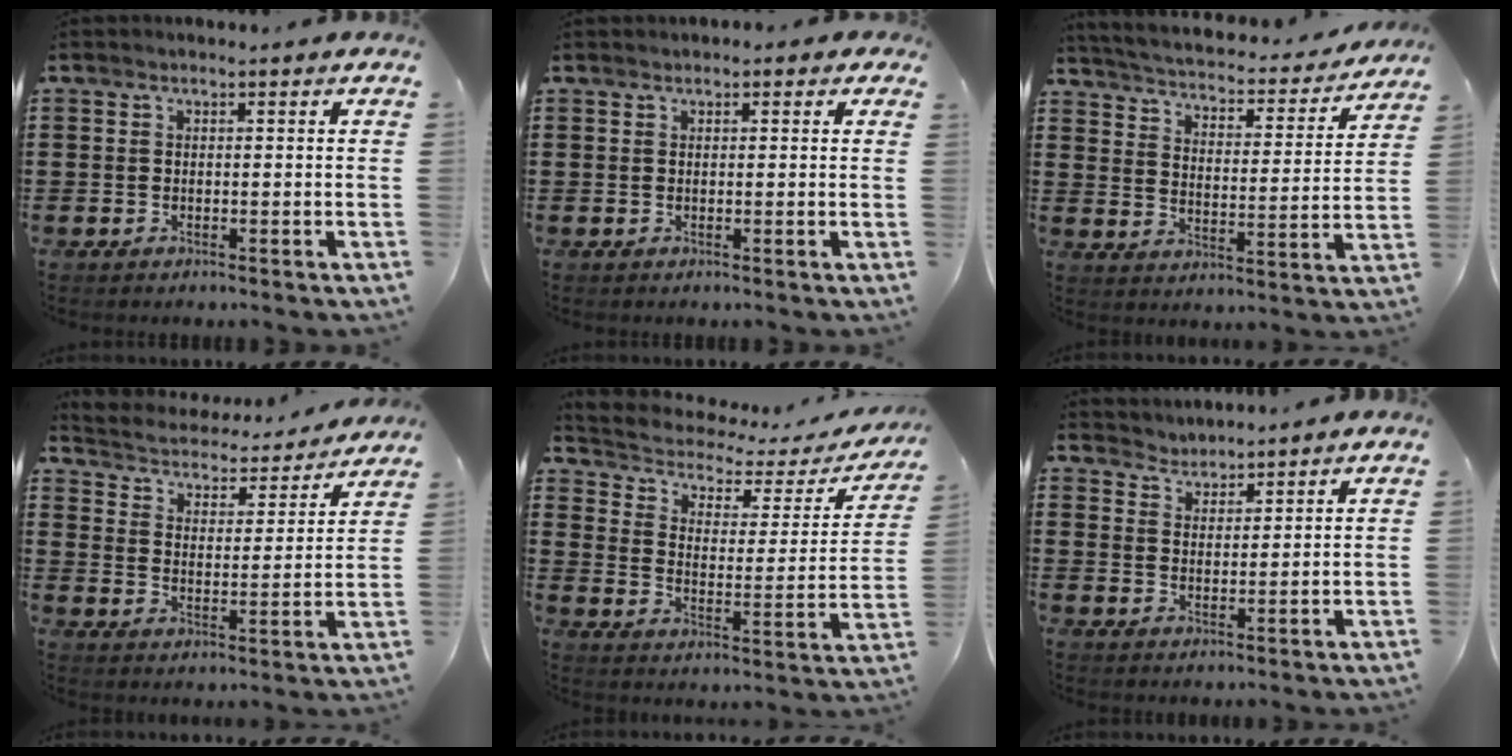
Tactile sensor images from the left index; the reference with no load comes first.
{"total": 0.8, "force": [0.4, 0.5, 0.5], "torque": [-0.010, 0.006, 0.007]}
{"total": 2.6, "force": [2.5, 0.1, 0.7], "torque": [-0.032, -0.026, 0.032]}
{"total": 3.1, "force": [3.1, 0.5, 0.1], "torque": [-0.024, -0.031, 0.044]}
{"total": 3.1, "force": [2.2, 1.6, 1.5], "torque": [-0.047, -0.020, 0.026]}
{"total": 2.9, "force": [2.7, 0.4, -0.7], "torque": [0.003, -0.007, 0.052]}